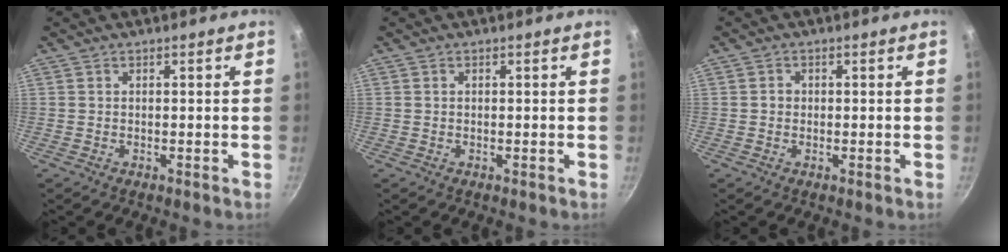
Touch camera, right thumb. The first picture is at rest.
{"total": 0.0}
{"total": 1.2, "force": [-0.1, 1.1, 0.5], "torque": [-0.004, 0.004, -0.003]}